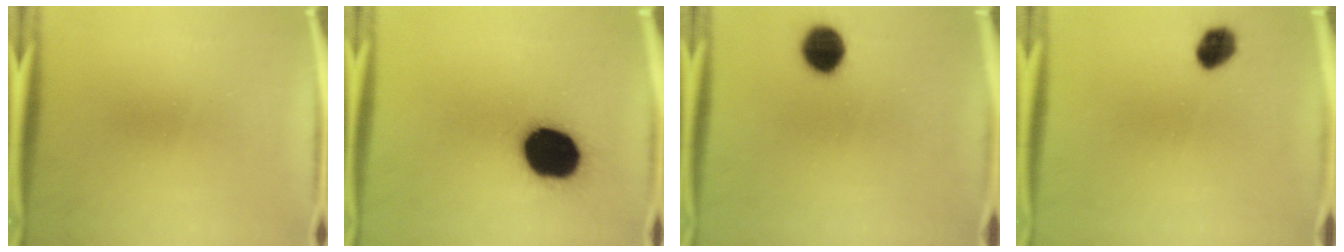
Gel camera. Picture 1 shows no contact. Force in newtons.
{"total": 19.0}
{"total": 8.8}
{"total": 5.5}